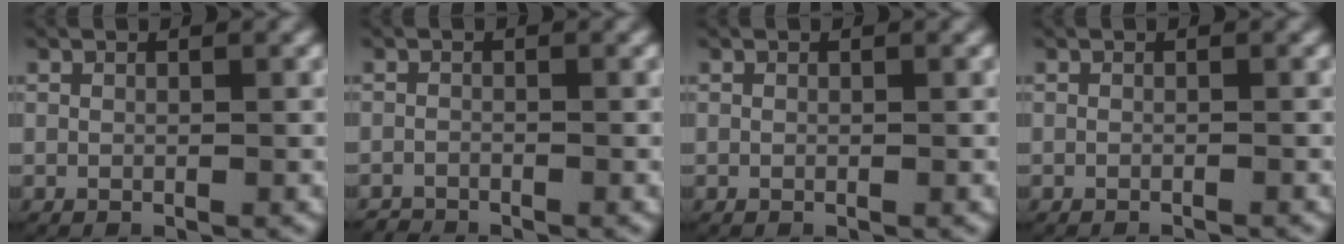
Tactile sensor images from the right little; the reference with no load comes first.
{"total": 0.9, "force": [-0.9, 0.1, -0.2], "torque": [0.000, -0.008, -0.016]}
{"total": 0.0}
{"total": 0.7, "force": [-0.7, 0.0, 0.0], "torque": [0.001, -0.001, -0.010]}